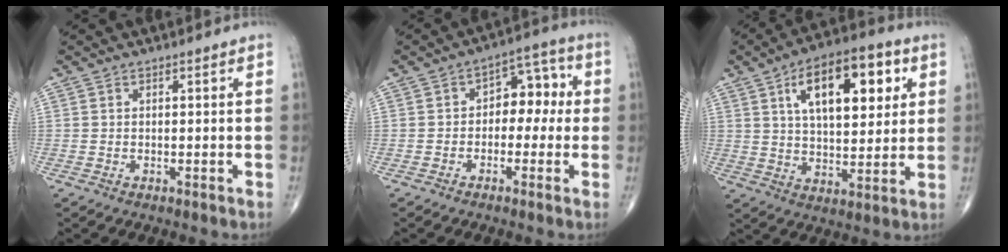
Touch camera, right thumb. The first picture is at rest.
{"total": 7.8, "force": [-0.2, 5.2, 5.8], "torque": [-0.040, 0.035, -0.015]}
{"total": 17.9, "force": [6.4, 8.4, 14.4], "torque": [-0.190, -0.007, 0.101]}